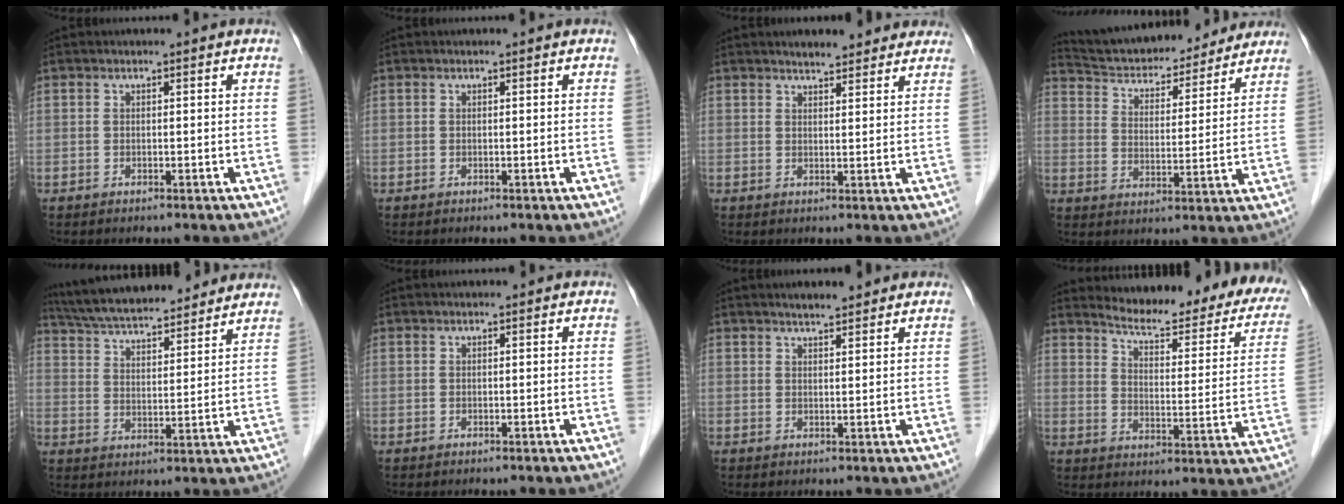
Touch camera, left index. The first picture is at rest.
{"total": 0.0}
{"total": 6.3, "force": [5.6, 1.5, 2.4], "torque": [-0.029, 0.016, 0.071]}
{"total": 18.8, "force": [17.3, 4.6, 5.6], "torque": [-0.089, 0.012, 0.256]}
{"total": 19.9, "force": [17.7, 3.2, 8.5], "torque": [-0.143, 0.037, 0.267]}
{"total": 0.0}
{"total": 3.6, "force": [3.1, 0.6, 1.7], "torque": [-0.026, 0.017, 0.049]}
{"total": 22.2, "force": [19.9, 4.3, 8.9], "torque": [-0.106, -0.070, 0.235]}